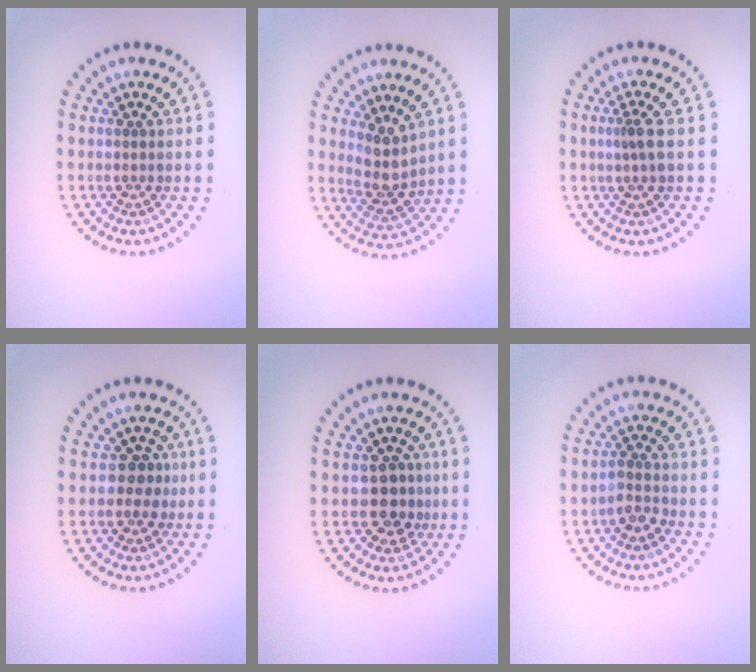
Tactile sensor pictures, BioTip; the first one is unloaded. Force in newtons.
{"total": 2.9, "press": 2.4, "slide": 1.7}
{"total": 1.7, "press": 1.2, "slide": 1.2}
{"total": 1.9, "press": 1.6, "slide": 1.0}
{"total": 2.6, "press": 2.2, "slide": 1.3}
{"total": 1.4, "press": 1.2, "slide": 0.7}